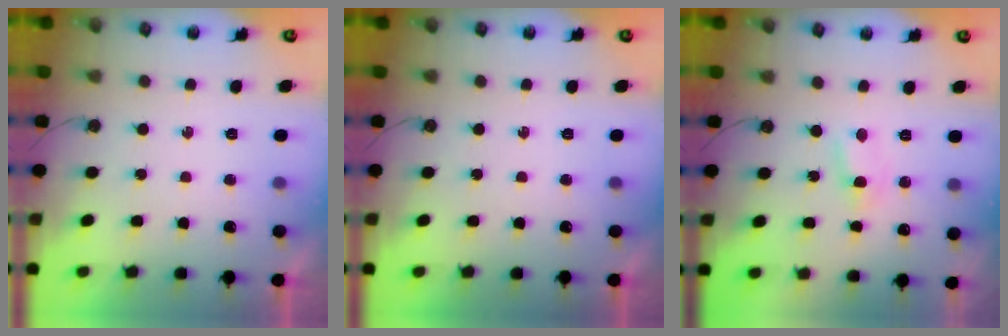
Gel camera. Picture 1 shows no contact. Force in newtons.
{"total": 0.0}
{"total": 2.8, "press": 2.8, "slide": 0.3}